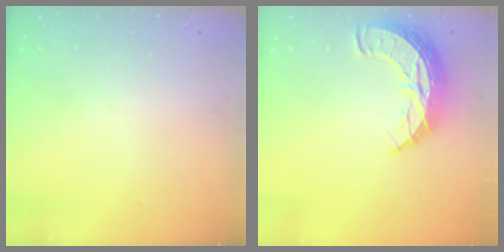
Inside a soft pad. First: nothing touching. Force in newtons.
{"total": 11.5, "press": 11.5, "slide": 0.9}